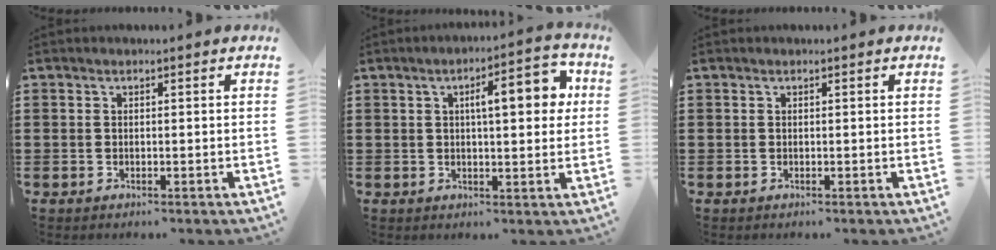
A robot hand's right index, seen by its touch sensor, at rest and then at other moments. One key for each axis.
{"total": 7.8, "fx": 2.0, "fy": 2.4, "fz": 7.2, "tx": -0.100, "ty": -0.005, "tz": 0.022}
{"total": 0.0}